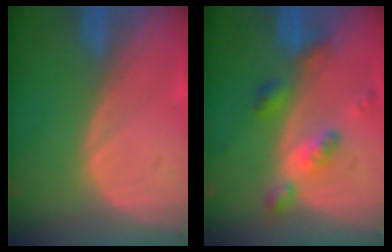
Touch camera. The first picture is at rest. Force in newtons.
{"total": 6.0, "press": 5.3, "slide": 2.9}